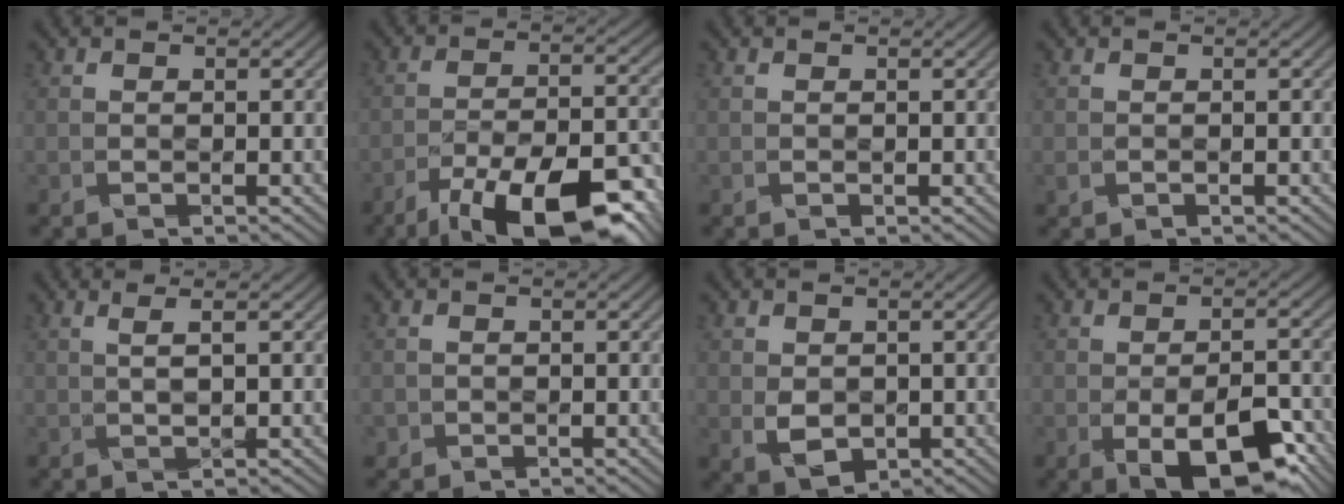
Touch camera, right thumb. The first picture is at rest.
{"total": 15.9, "force": [-11.0, 5.4, 10.1], "torque": [-0.183, -0.022, -0.157]}
{"total": 0.0}
{"total": 0.6, "force": [-0.3, 0.5, 0.1], "torque": [-0.012, 0.004, 0.000]}
{"total": 1.5, "force": [0.3, -1.0, 1.0], "torque": [-0.039, 0.000, 0.023]}
{"total": 0.9, "force": [-0.4, 0.8, -0.1], "torque": [-0.006, 0.005, -0.006]}
{"total": 3.6, "force": [-0.3, 2.7, 2.4], "torque": [-0.069, -0.006, 0.004]}
{"total": 10.7, "force": [-5.1, 5.2, 7.9], "torque": [-0.130, -0.018, -0.067]}